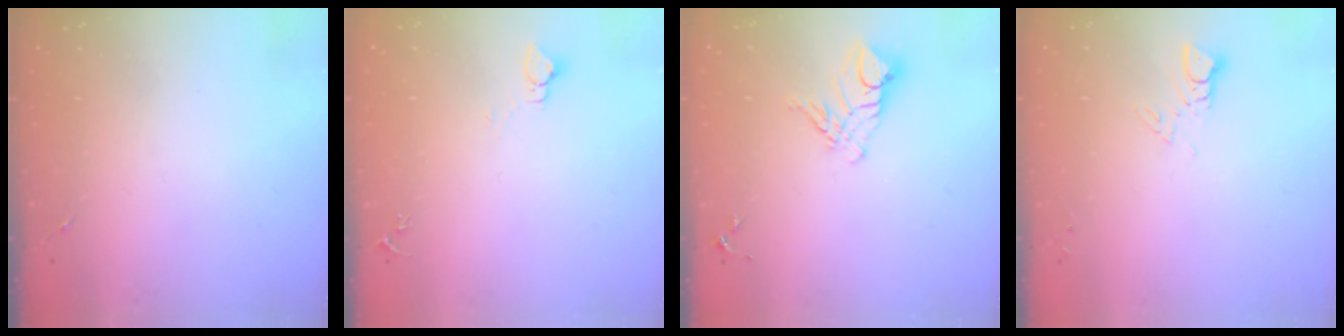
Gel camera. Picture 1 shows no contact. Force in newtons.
{"total": 2.7, "press": 2.7, "slide": 0.1}
{"total": 9.9, "press": 9.8, "slide": 1.1}
{"total": 3.2, "press": 3.2, "slide": 0.3}